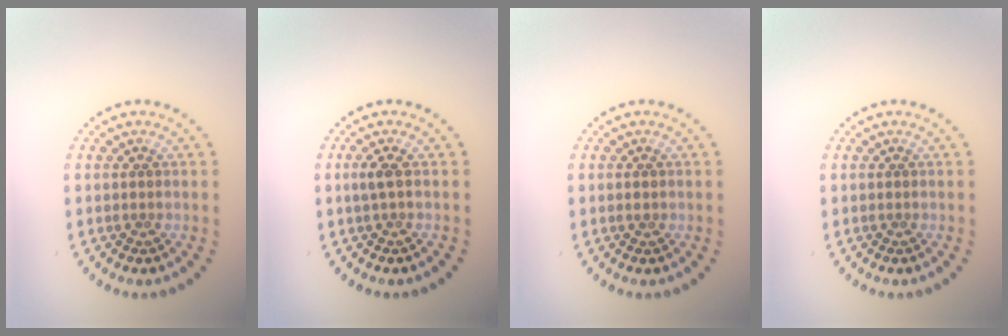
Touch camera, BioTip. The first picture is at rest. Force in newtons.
{"total": 1.0, "press": 0.9, "slide": 0.4}
{"total": 0.8, "press": 0.8, "slide": 0.1}
{"total": 0.0}